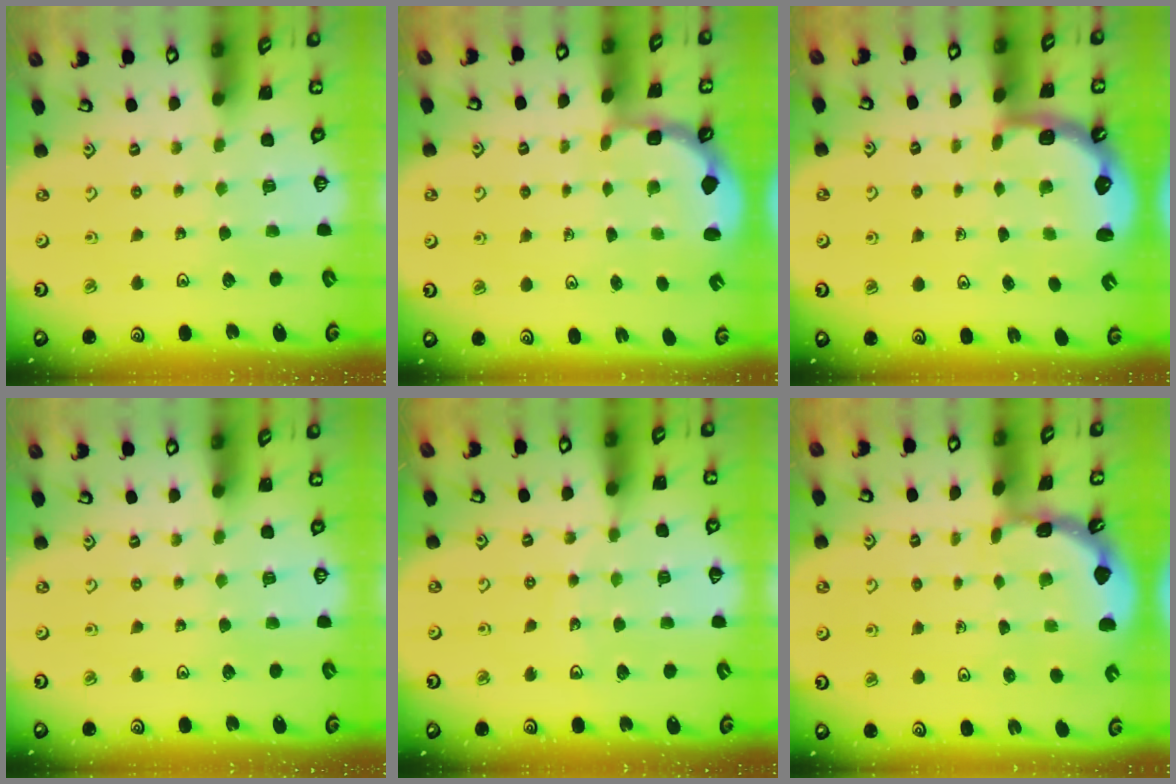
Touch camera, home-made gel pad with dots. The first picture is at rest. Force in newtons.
{"total": 2.9, "press": 1.9, "slide": 2.2}
{"total": 2.6, "press": 2.4, "slide": 1.1}
{"total": 0.0}
{"total": 3.8, "press": 3.5, "slide": 1.6}
{"total": 1.8, "press": 1.8, "slide": 0.1}